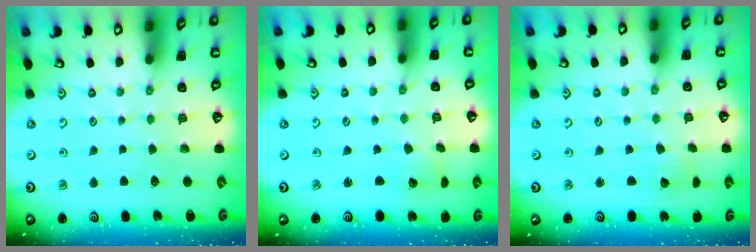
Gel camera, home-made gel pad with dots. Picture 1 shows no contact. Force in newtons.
{"total": 2.9, "press": 2.9, "slide": 0.1}
{"total": 2.8, "press": 2.8, "slide": 0.2}